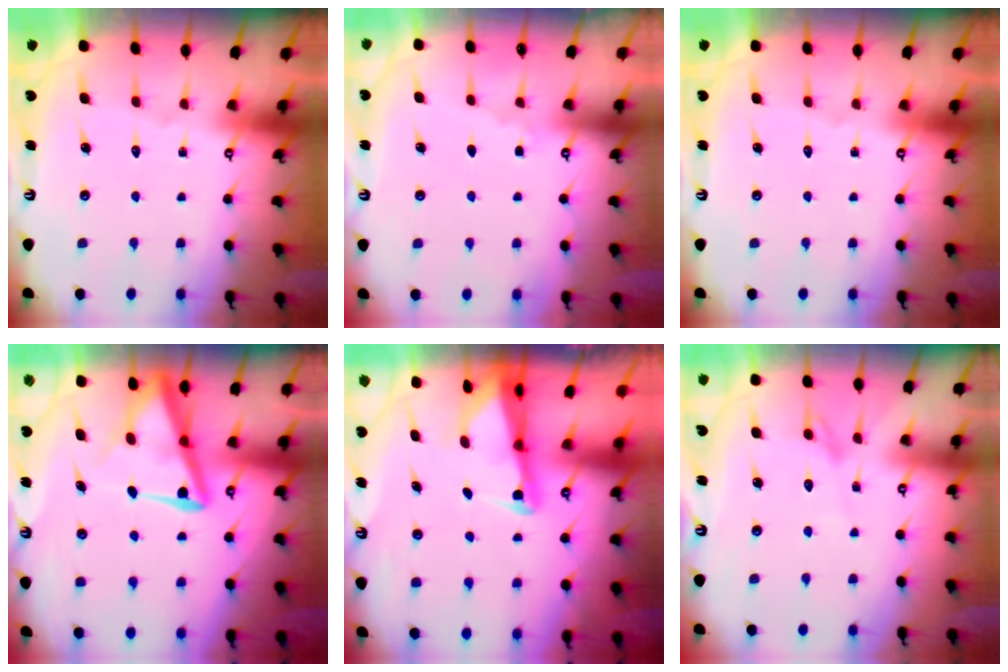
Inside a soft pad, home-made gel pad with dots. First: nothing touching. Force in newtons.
{"total": 3.9, "press": 3.9, "slide": 0.5}
{"total": 0.0}
{"total": 8.4, "press": 8.3, "slide": 1.0}
{"total": 2.4, "press": 2.4, "slide": 0.3}
{"total": 2.5, "press": 2.5, "slide": 0.3}